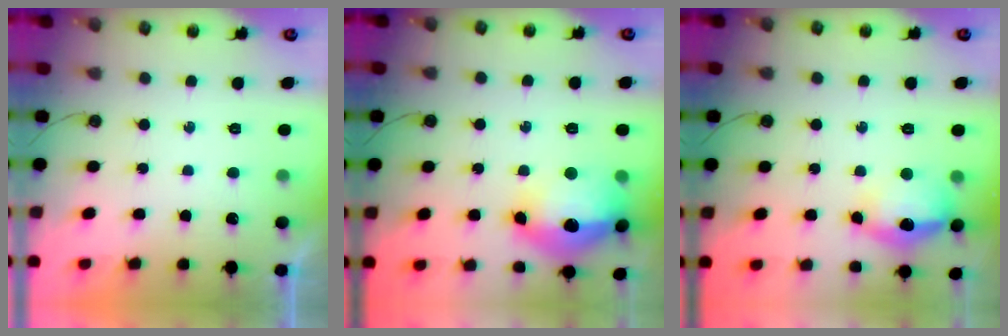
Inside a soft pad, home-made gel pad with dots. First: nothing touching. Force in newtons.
{"total": 18.0, "press": 17.9, "slide": 1.5}
{"total": 14.1, "press": 14.1, "slide": 1.3}